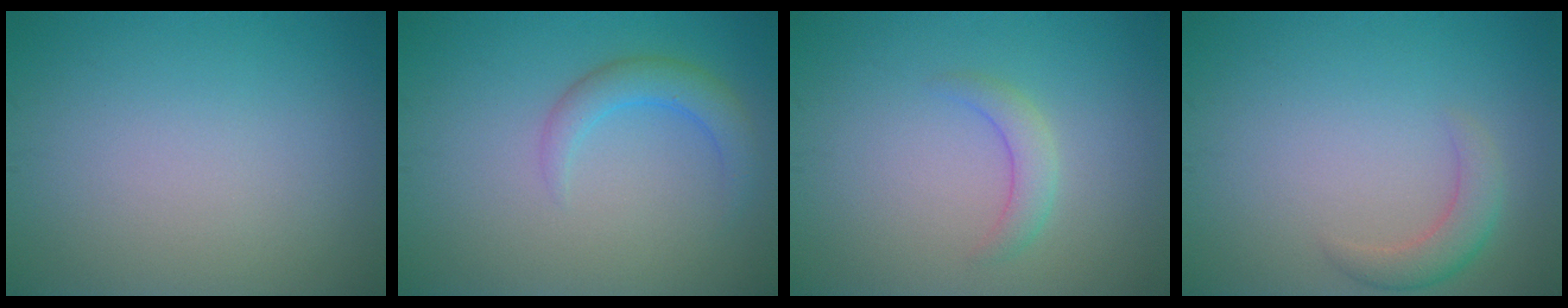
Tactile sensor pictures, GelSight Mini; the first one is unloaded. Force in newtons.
{"total": 2.7, "press": 2.7, "slide": 0.2}
{"total": 1.9, "press": 1.9, "slide": 0.1}
{"total": 2.4, "press": 2.4, "slide": 0.2}